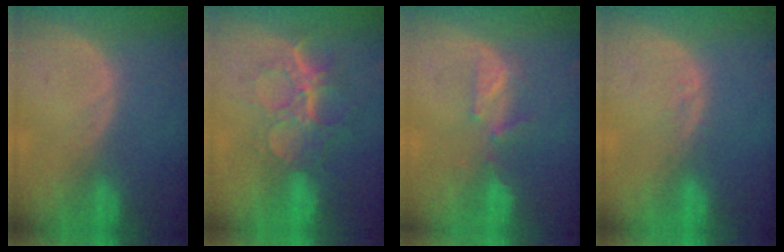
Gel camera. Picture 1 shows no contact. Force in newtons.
{"total": 9.2, "press": 7.7, "slide": 5.0}
{"total": 3.1, "press": 3.0, "slide": 0.3}
{"total": 1.0, "press": 1.0, "slide": 0.2}